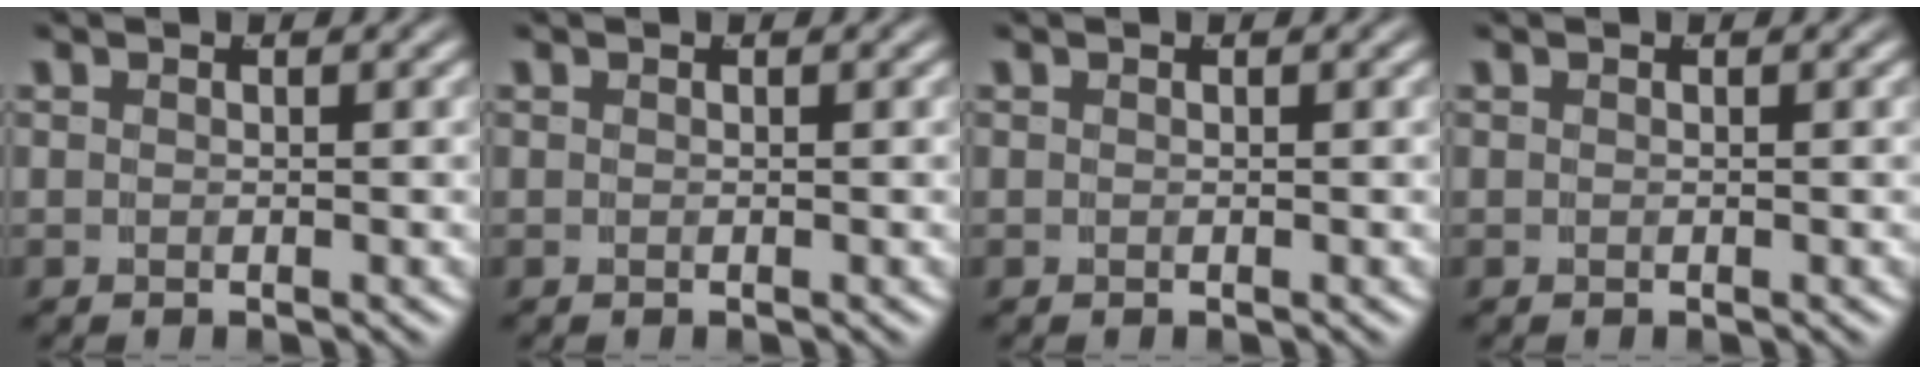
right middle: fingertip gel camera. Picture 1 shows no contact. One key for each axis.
{"total": 0.0}
{"total": 0.0}
{"total": 0.0}